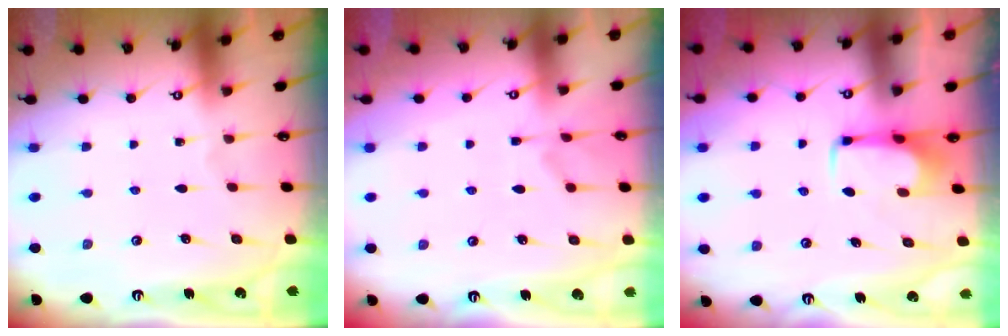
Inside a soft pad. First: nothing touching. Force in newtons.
{"total": 2.1, "press": 1.9, "slide": 1.0}
{"total": 1.5, "press": 1.5, "slide": 0.4}